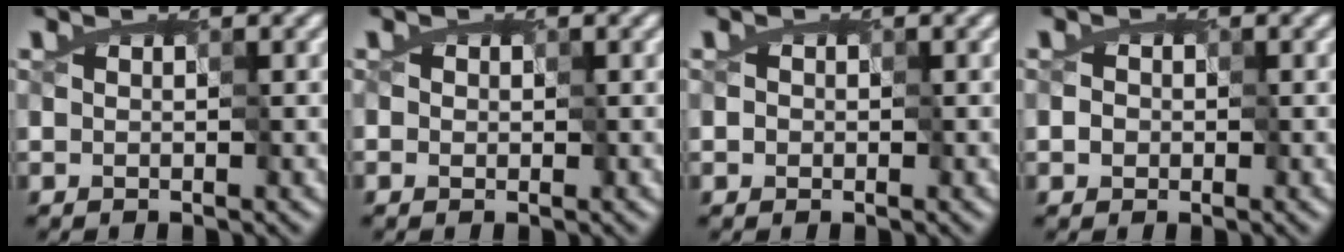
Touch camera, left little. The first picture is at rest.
{"total": 1.7, "force": [0.7, 1.4, 0.7], "torque": [-0.024, 0.005, 0.020]}
{"total": 1.1, "force": [-0.1, 1.0, 0.3], "torque": [-0.010, 0.007, -0.001]}
{"total": 1.9, "force": [-0.2, 1.8, 0.7], "torque": [-0.011, 0.011, -0.005]}